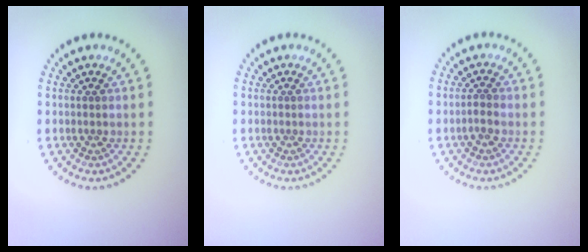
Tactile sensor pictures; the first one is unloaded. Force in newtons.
{"total": 0.0}
{"total": 0.7, "press": 0.7, "slide": 0.2}